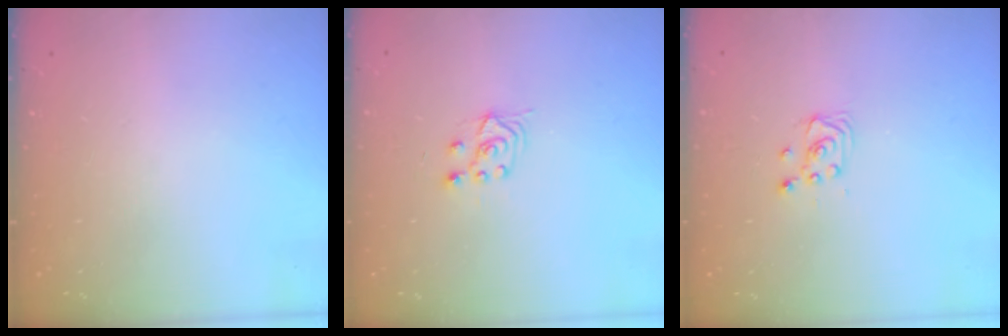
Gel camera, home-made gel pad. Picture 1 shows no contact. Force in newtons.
{"total": 3.9, "press": 3.8, "slide": 0.9}
{"total": 2.9, "press": 2.9, "slide": 0.4}